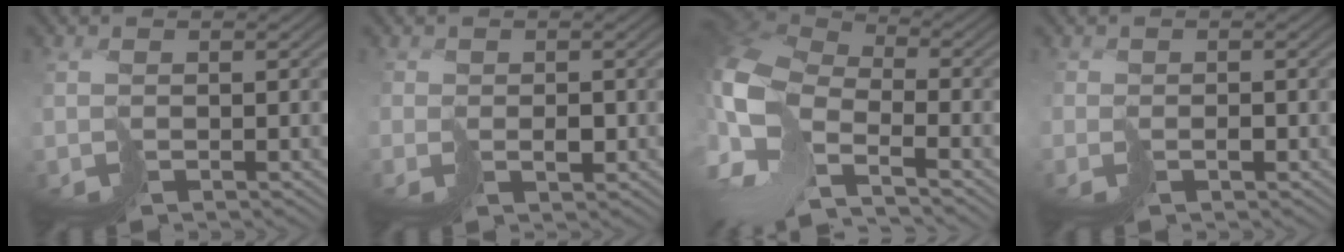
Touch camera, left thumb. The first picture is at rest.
{"total": 0.6, "force": [0.2, 0.6, -0.3], "torque": [0.015, 0.000, 0.007]}
{"total": 12.9, "force": [-4.6, 6.6, 10.1], "torque": [-0.277, -0.016, -0.080]}
{"total": 0.7, "force": [-0.3, 0.2, -0.6], "torque": [0.023, 0.002, -0.006]}